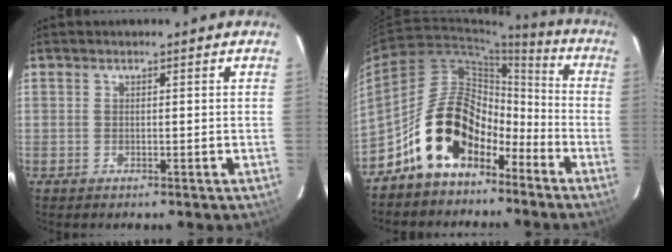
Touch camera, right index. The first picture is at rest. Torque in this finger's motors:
{"motor_torque": [1.11, -0.19, 1.05, 0.20]}